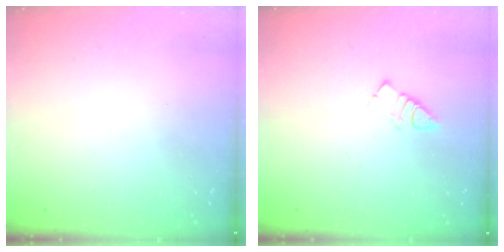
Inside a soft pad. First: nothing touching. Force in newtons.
{"total": 4.0, "press": 4.0, "slide": 0.4}